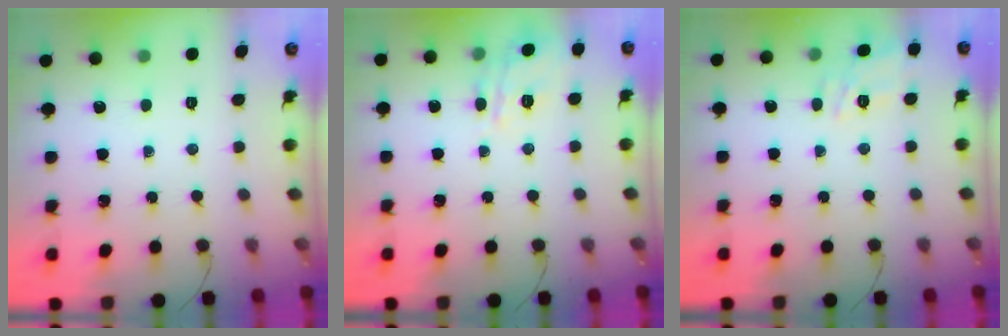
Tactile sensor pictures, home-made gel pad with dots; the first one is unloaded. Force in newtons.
{"total": 10.0, "press": 10.0, "slide": 0.6}
{"total": 12.1, "press": 12.0, "slide": 0.8}